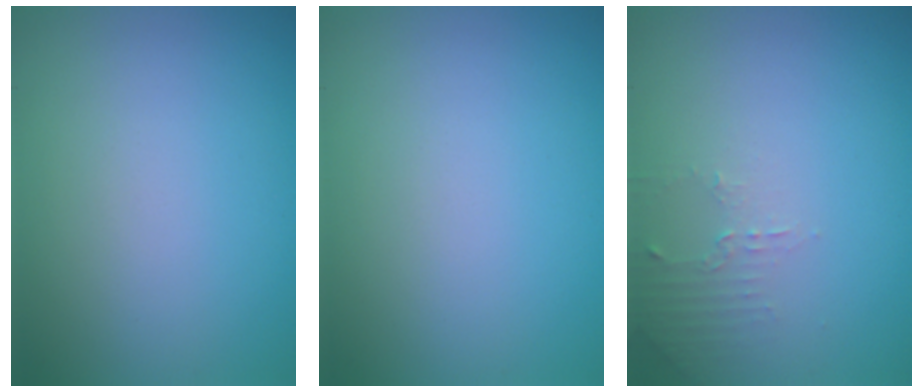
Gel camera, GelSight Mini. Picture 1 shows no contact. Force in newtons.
{"total": 0.0}
{"total": 1.4, "press": 1.4, "slide": 0.4}